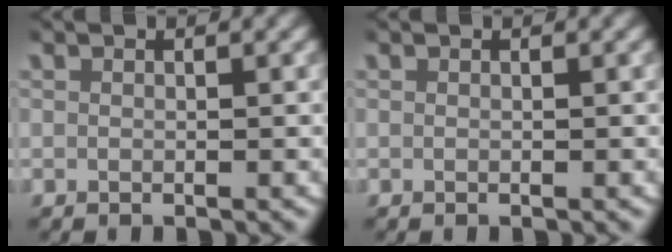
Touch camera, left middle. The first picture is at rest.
{"total": 0.0}